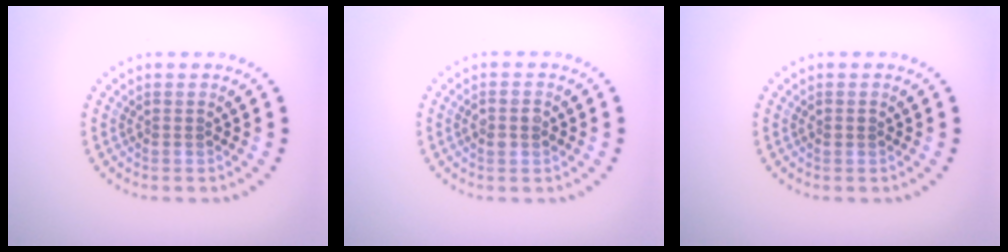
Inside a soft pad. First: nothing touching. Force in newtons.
{"total": 1.5, "press": 1.5, "slide": 0.2}
{"total": 0.7, "press": 0.7, "slide": 0.1}